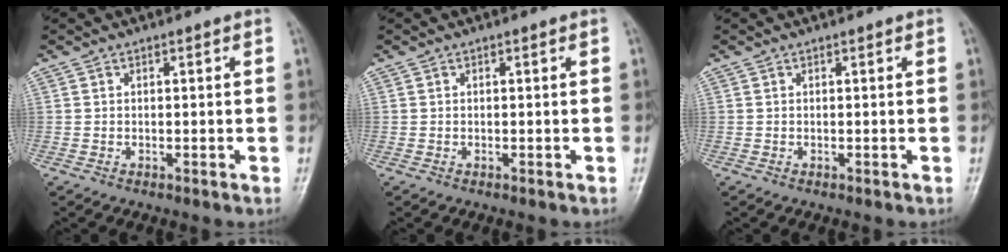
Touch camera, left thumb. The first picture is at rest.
{"total": 0.0}
{"total": 0.0}